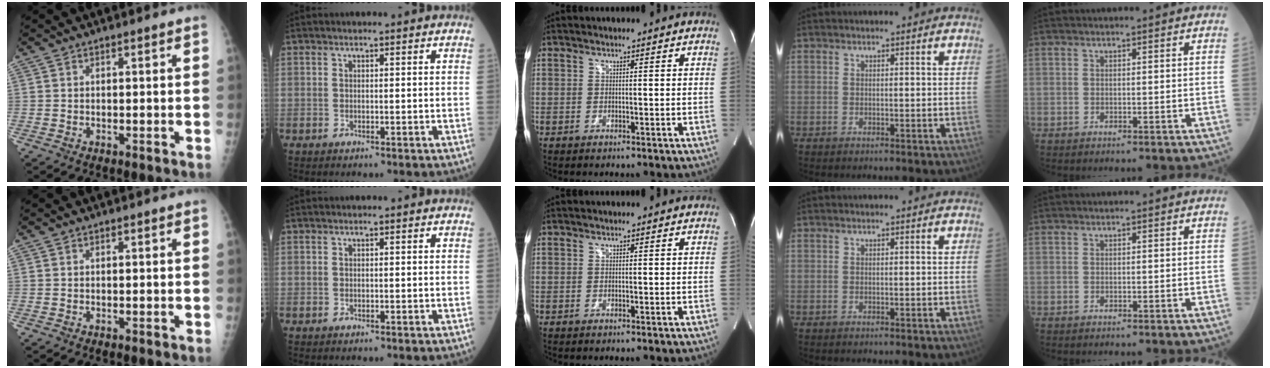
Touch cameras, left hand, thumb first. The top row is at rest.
{}